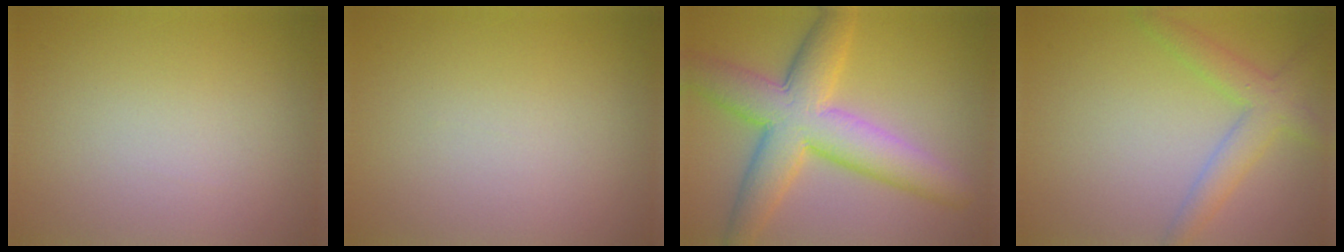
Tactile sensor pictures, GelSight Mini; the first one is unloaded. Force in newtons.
{"total": 0.0}
{"total": 8.7, "press": 8.7, "slide": 0.3}
{"total": 3.5, "press": 3.5, "slide": 0.1}